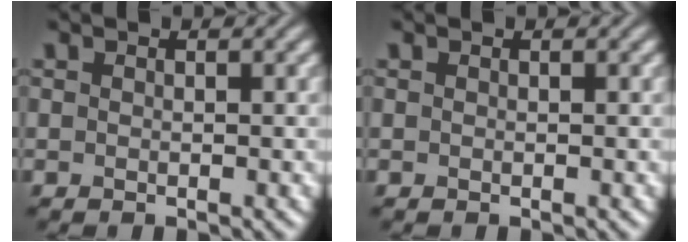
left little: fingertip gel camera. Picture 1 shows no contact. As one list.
[{"total": 0.0}]